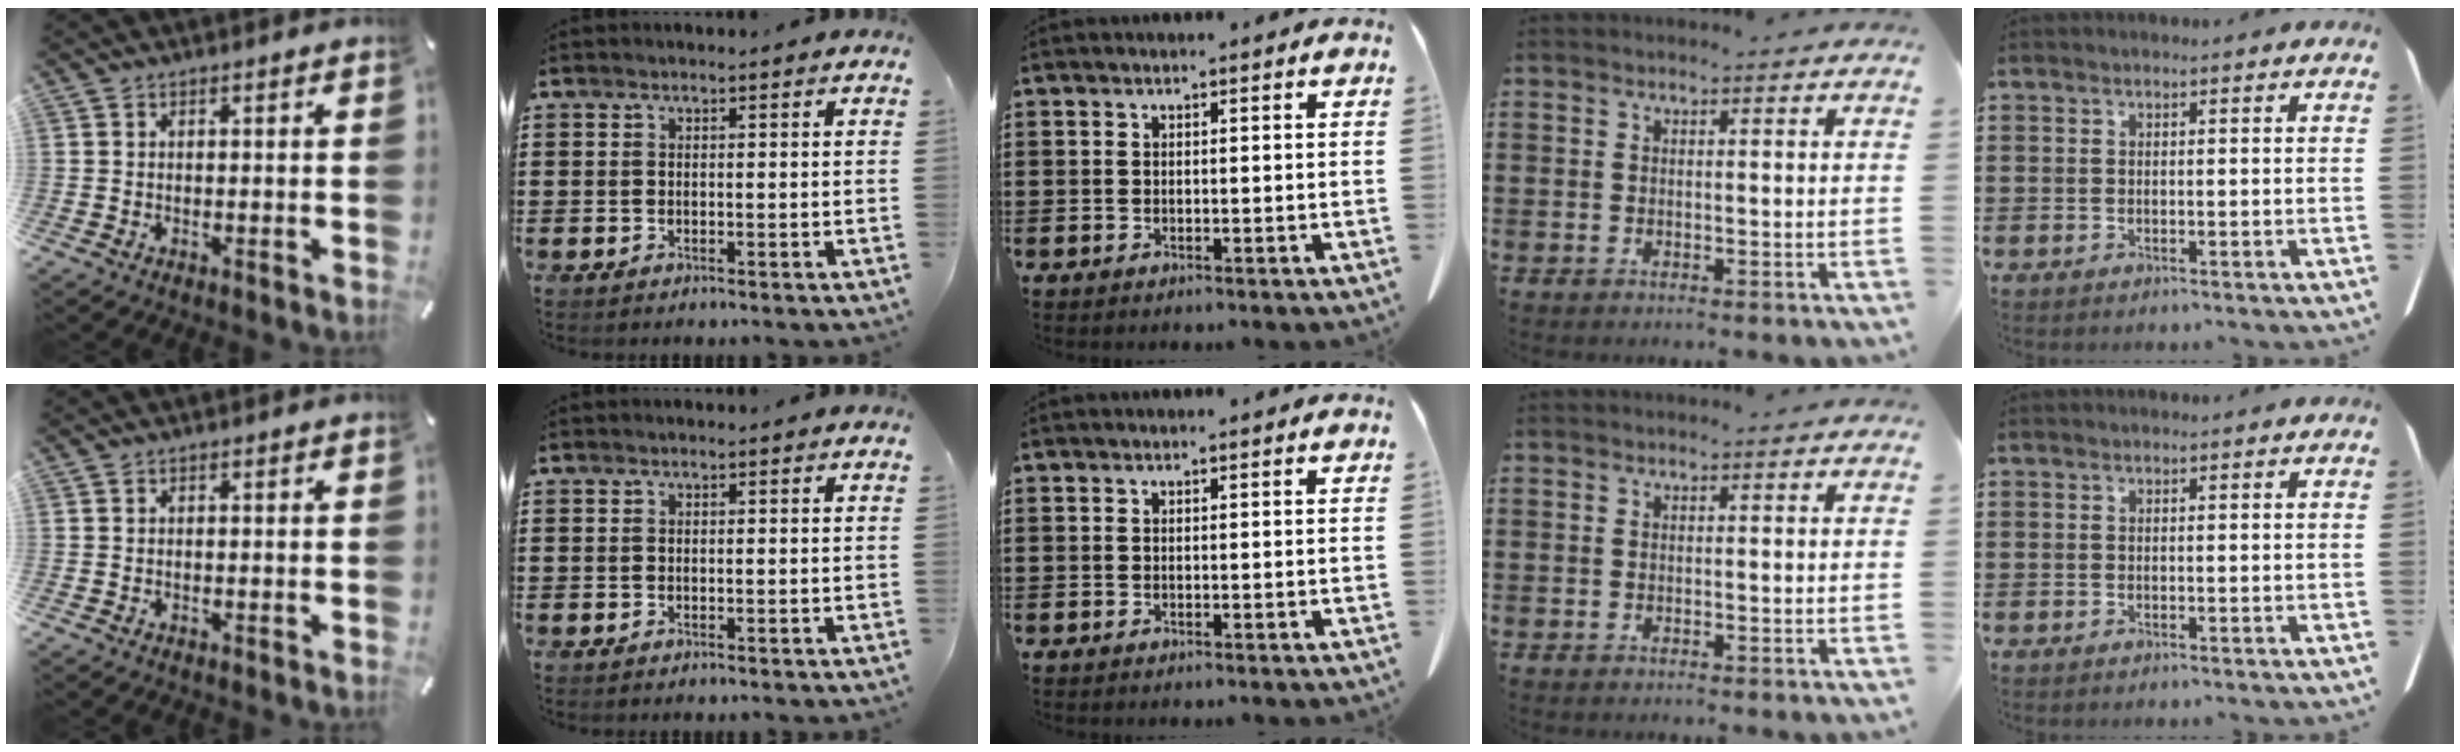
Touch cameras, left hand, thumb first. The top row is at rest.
{}